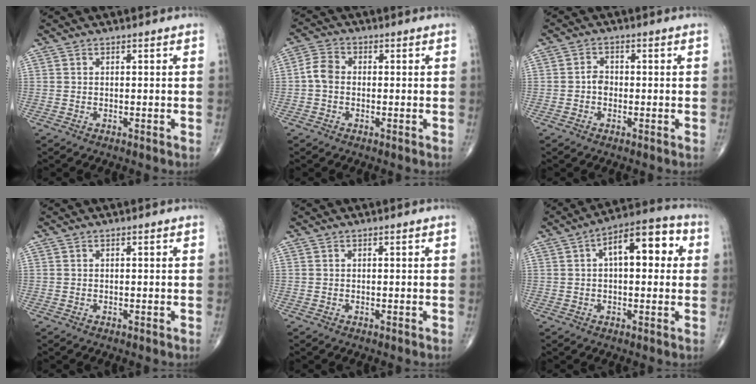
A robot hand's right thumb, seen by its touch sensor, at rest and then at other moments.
{"total": 4.1, "force": [-0.5, 3.1, 2.7], "torque": [-0.050, 0.012, -0.018]}
{"total": 2.1, "force": [-0.6, 1.6, 1.2], "torque": [-0.009, 0.006, -0.016]}
{"total": 0.0}
{"total": 0.0}
{"total": 12.4, "force": [2.7, 5.9, 10.5], "torque": [-0.132, 0.028, 0.032]}